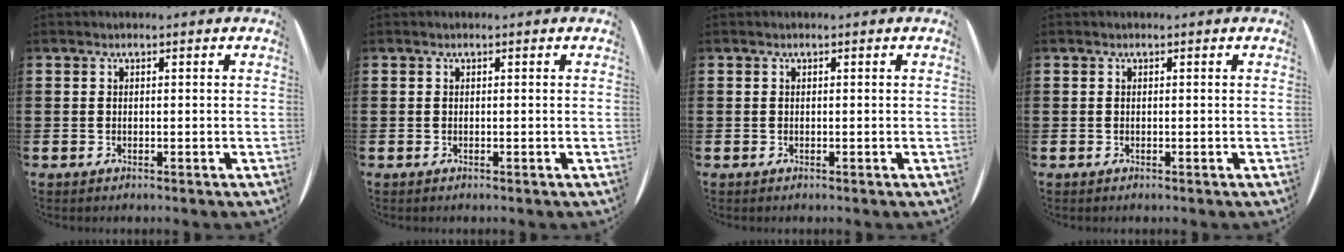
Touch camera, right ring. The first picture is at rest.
{"total": 0.0}
{"total": 0.0}
{"total": 0.0}